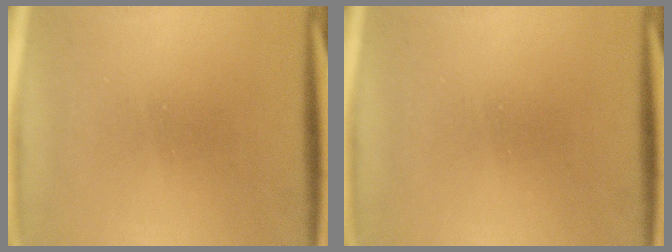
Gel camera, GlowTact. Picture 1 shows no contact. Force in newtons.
{"total": 0.0}